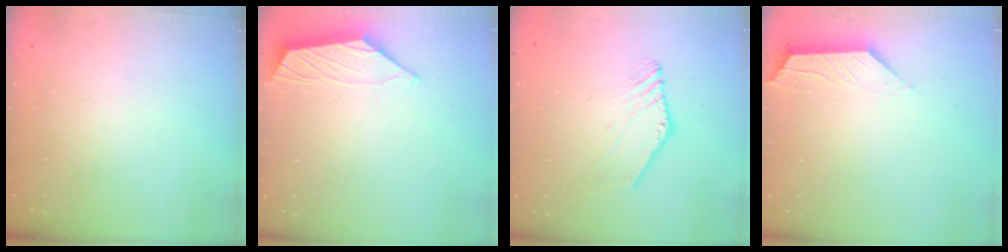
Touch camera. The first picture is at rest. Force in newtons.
{"total": 2.3, "press": 2.3, "slide": 0.5}
{"total": 0.8, "press": 0.7, "slide": 0.4}
{"total": 3.0, "press": 2.9, "slide": 0.5}